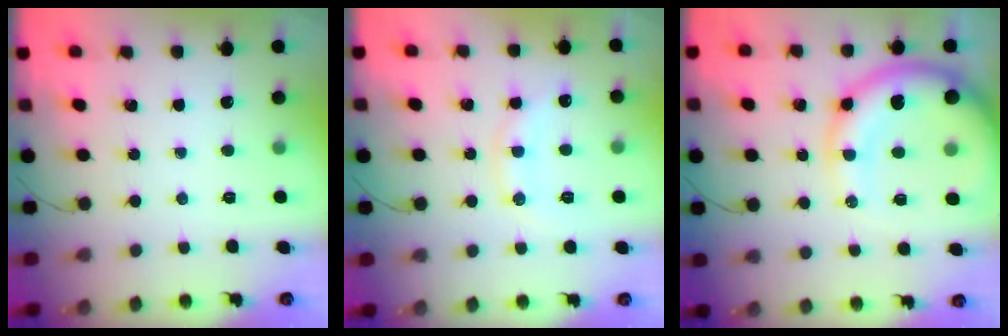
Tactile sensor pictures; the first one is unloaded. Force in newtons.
{"total": 10.6, "press": 10.6, "slide": 0.9}
{"total": 14.7, "press": 14.2, "slide": 3.7}